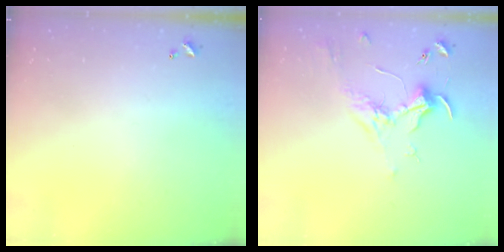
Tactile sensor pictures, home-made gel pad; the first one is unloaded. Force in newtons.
{"total": 1.7, "press": 1.5, "slide": 0.8}